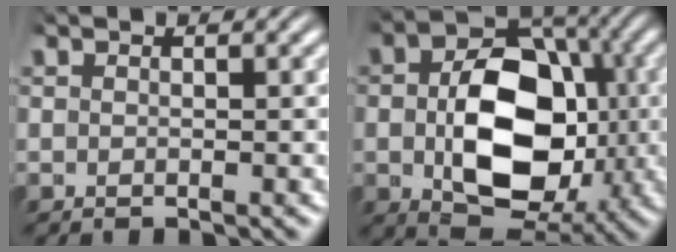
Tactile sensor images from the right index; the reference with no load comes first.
{"total": 12.9, "force": [-1.4, 8.7, 9.3], "torque": [-0.180, -0.040, -0.007]}